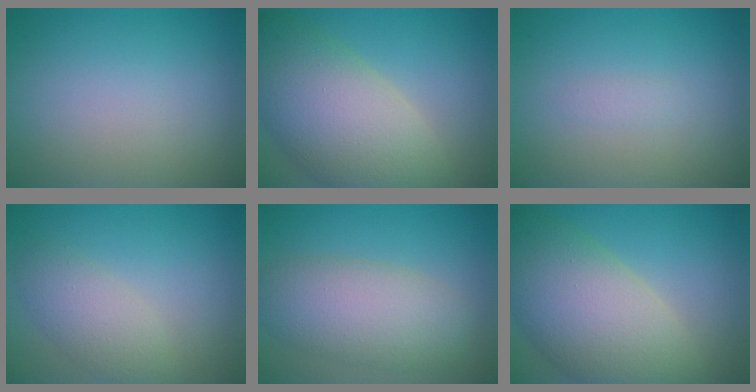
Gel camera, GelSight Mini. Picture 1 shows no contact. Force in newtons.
{"total": 11.0, "press": 11.0, "slide": 0.8}
{"total": 0.7, "press": 0.7, "slide": 0.1}
{"total": 3.4, "press": 3.4, "slide": 0.1}
{"total": 6.4, "press": 6.4, "slide": 0.3}
{"total": 11.0, "press": 11.0, "slide": 0.8}